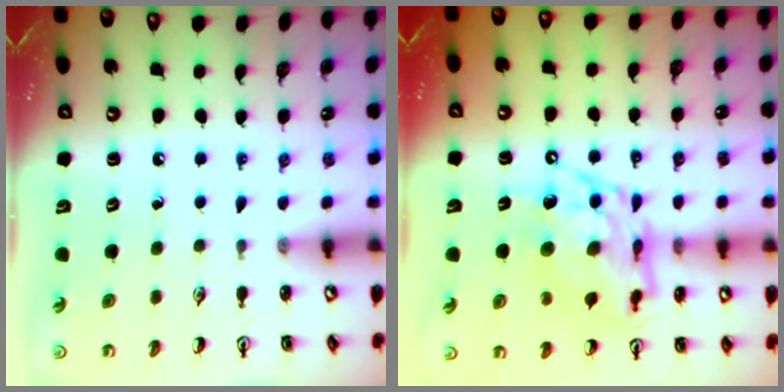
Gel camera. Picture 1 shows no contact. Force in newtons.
{"total": 13.7, "press": 13.6, "slide": 1.2}